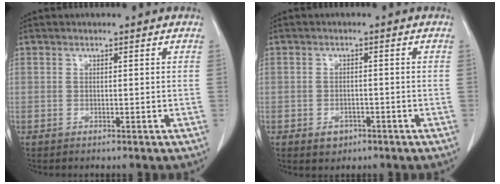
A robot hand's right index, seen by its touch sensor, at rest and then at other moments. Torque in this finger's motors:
{"motor_torque": [0.36, -0.28, 0.06, 0.03]}